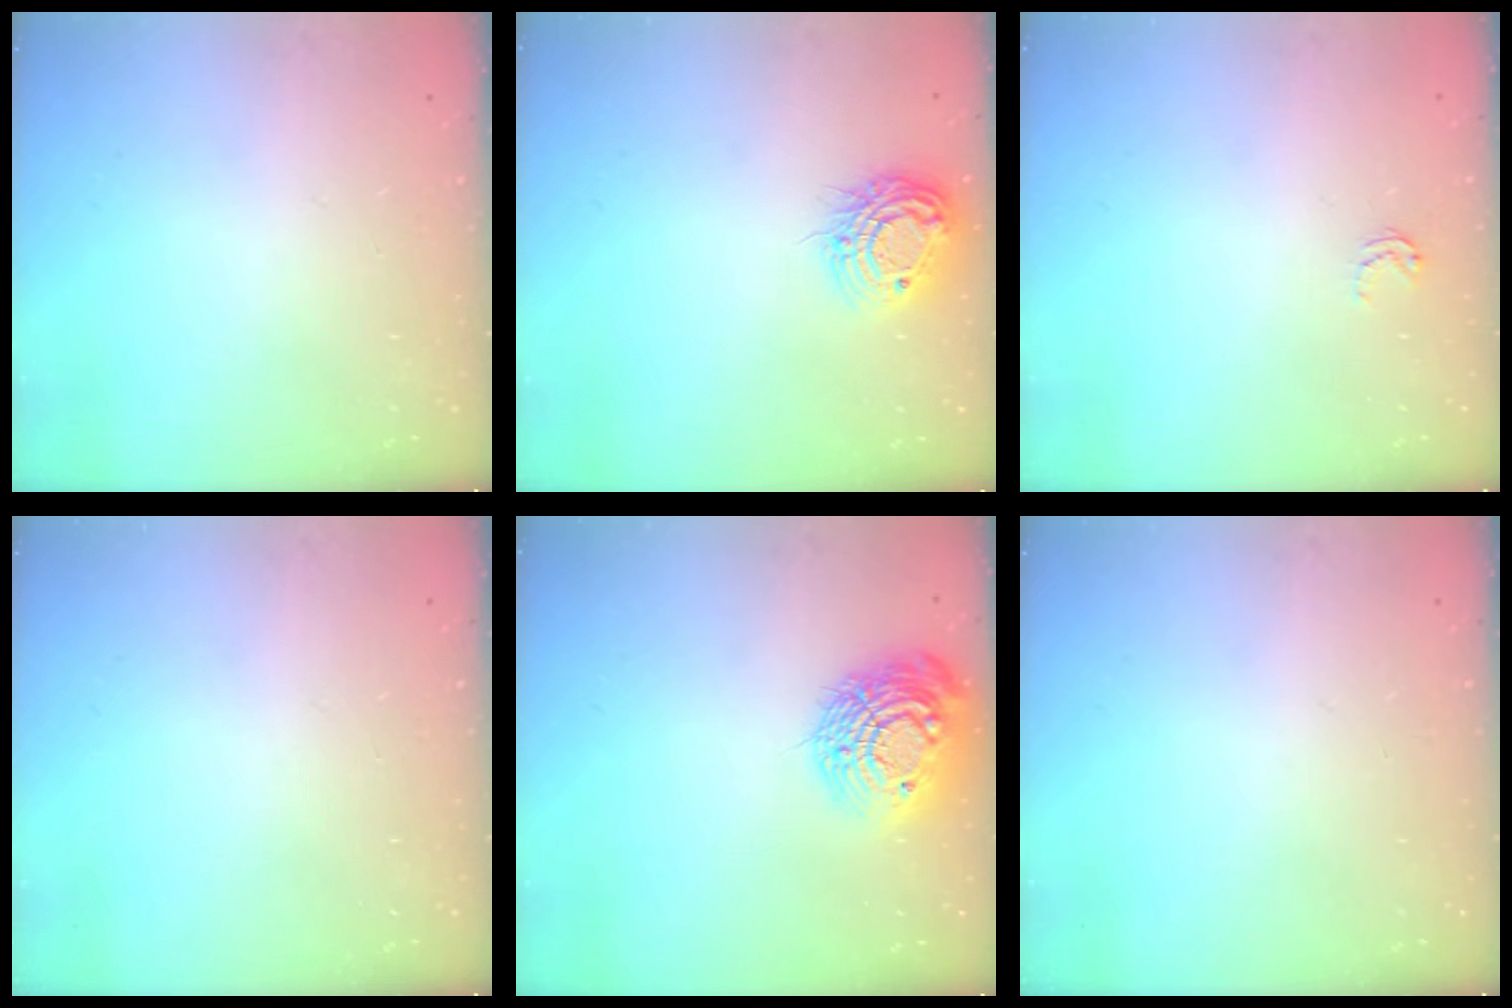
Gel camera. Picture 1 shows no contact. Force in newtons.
{"total": 12.2, "press": 12.2, "slide": 0.9}
{"total": 3.5, "press": 3.5, "slide": 0.2}
{"total": 0.0}
{"total": 15.8, "press": 15.7, "slide": 1.5}
{"total": 0.0}